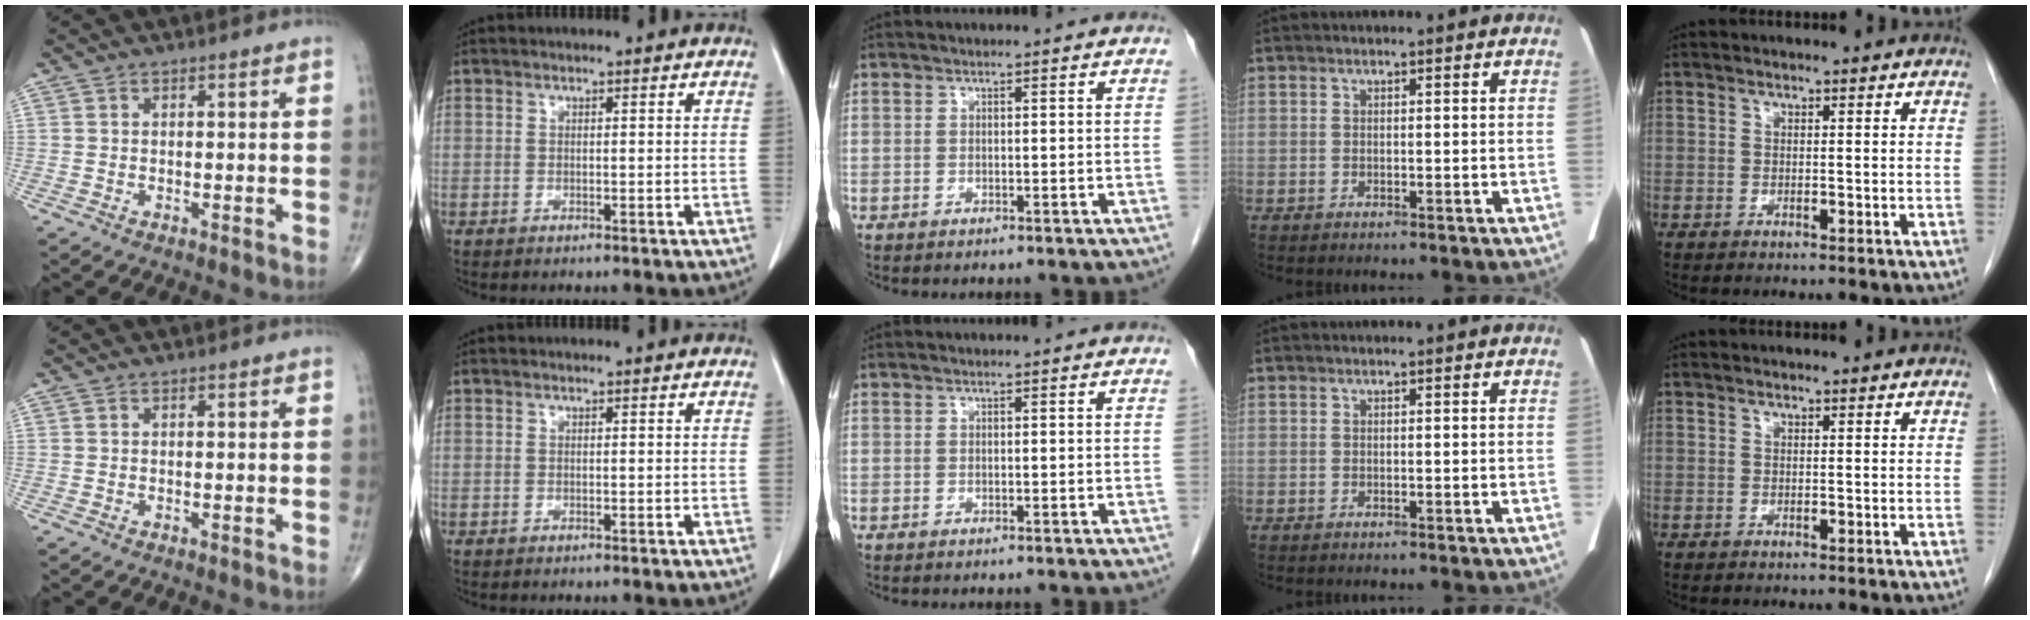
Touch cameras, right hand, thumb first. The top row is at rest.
{}